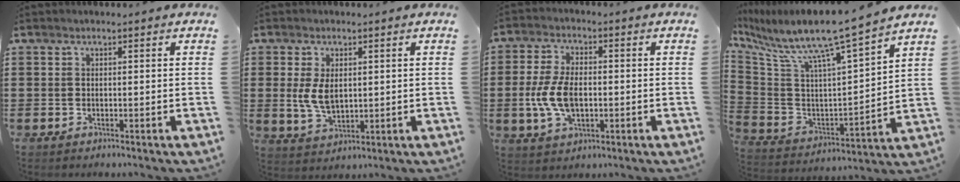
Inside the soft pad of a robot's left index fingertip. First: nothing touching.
{"total": 5.4, "force": [0.7, 3.2, 4.3], "torque": [-0.102, 0.003, 0.009]}
{"total": 7.7, "force": [-0.8, 4.2, 6.4], "torque": [-0.149, 0.001, -0.020]}
{"total": 10.0, "force": [8.5, -0.8, 5.3], "torque": [-0.135, -0.078, 0.131]}